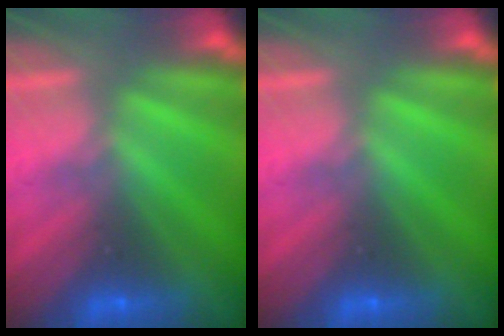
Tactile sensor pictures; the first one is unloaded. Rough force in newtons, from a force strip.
{"total": 0.0}